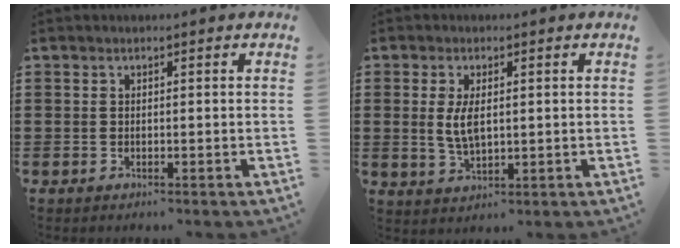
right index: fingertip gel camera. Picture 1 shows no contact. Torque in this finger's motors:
{"motor_torque": [0.97, 1.17, 0.40, 0.11]}